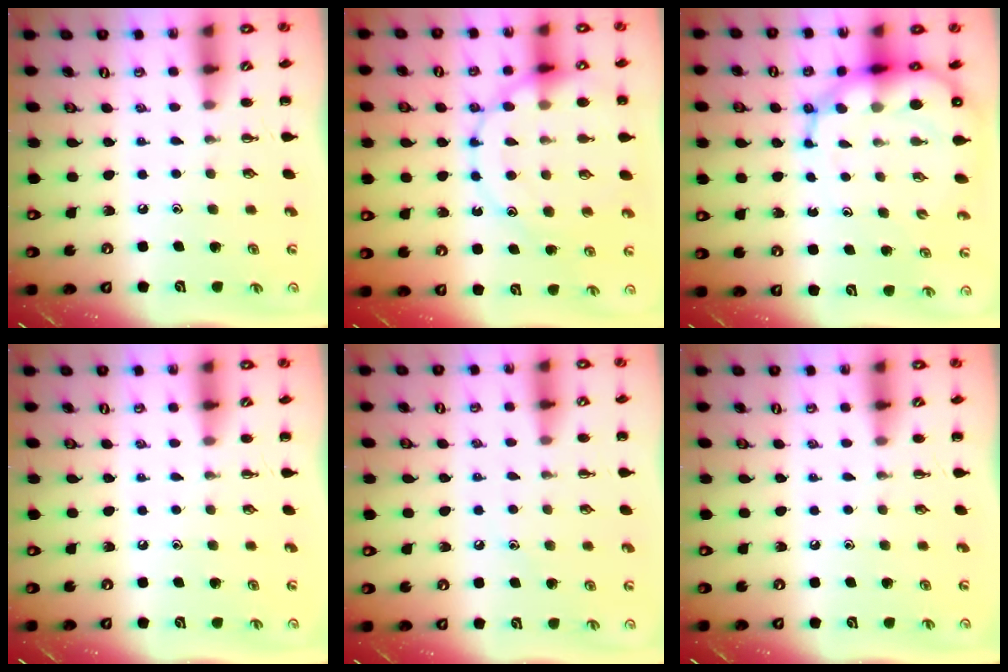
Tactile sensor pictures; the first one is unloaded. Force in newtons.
{"total": 17.7, "press": 17.6, "slide": 2.1}
{"total": 12.6, "press": 12.0, "slide": 3.6}
{"total": 0.0}
{"total": 6.7, "press": 6.4, "slide": 2.0}
{"total": 0.0}